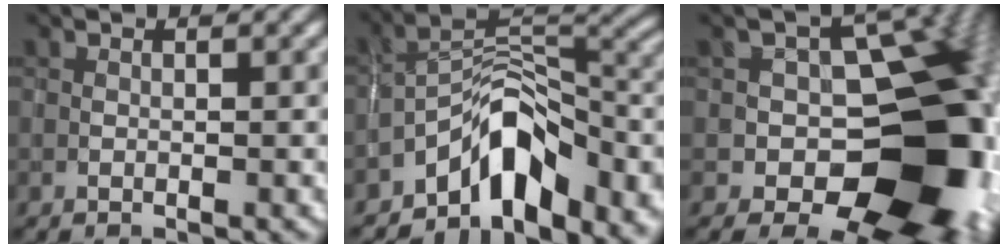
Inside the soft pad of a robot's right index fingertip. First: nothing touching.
{"total": 10.1, "force": [-6.3, 4.8, 6.2], "torque": [-0.061, 0.012, -0.117]}
{"total": 16.6, "force": [-3.4, 11.3, 11.7], "torque": [-0.094, 0.035, -0.060]}